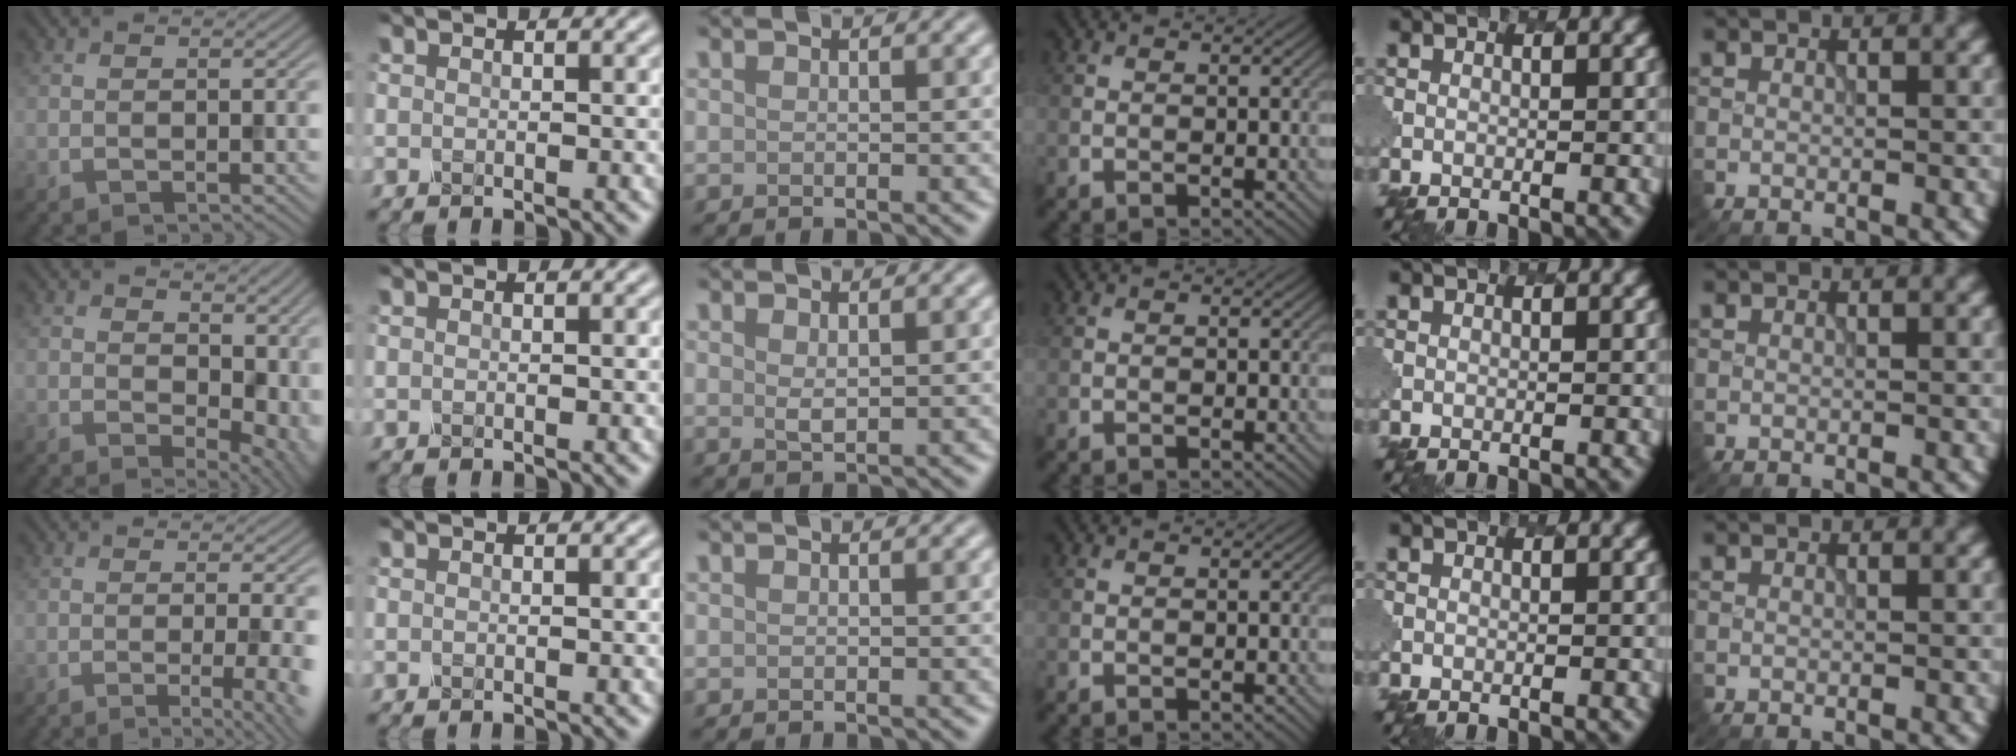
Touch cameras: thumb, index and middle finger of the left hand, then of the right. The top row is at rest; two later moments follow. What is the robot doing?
{"motion": "dispense", "object": "spray bottle"}